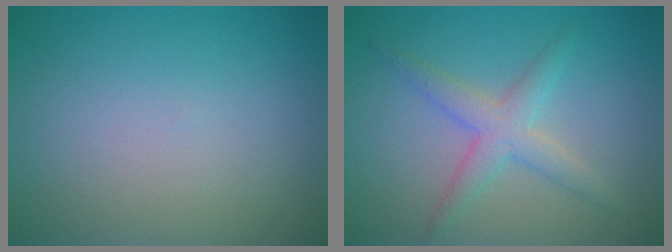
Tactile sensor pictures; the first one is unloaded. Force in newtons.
{"total": 3.0, "press": 3.0, "slide": 0.1}